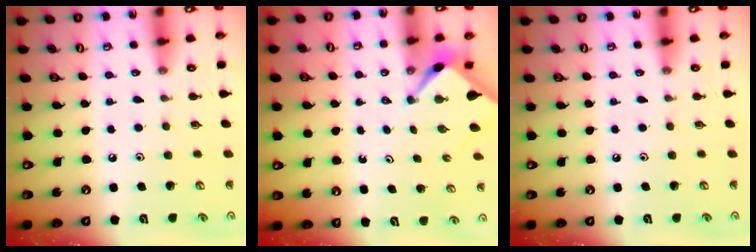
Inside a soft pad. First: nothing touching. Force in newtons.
{"total": 2.4, "press": 2.4, "slide": 0.3}
{"total": 0.0}